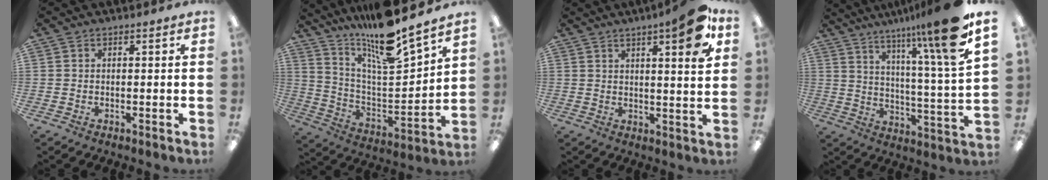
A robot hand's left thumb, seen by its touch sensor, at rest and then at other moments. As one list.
[{"total": 16.9, "force": [14.5, 1.3, 8.5], "torque": [-0.160, -0.115, 0.242]}, {"total": 11.2, "force": [6.3, 2.2, 9.0], "torque": [-0.122, -0.028, 0.097]}, {"total": 16.1, "force": [11.3, 0.2, 11.6], "torque": [-0.193, -0.071, 0.168]}]